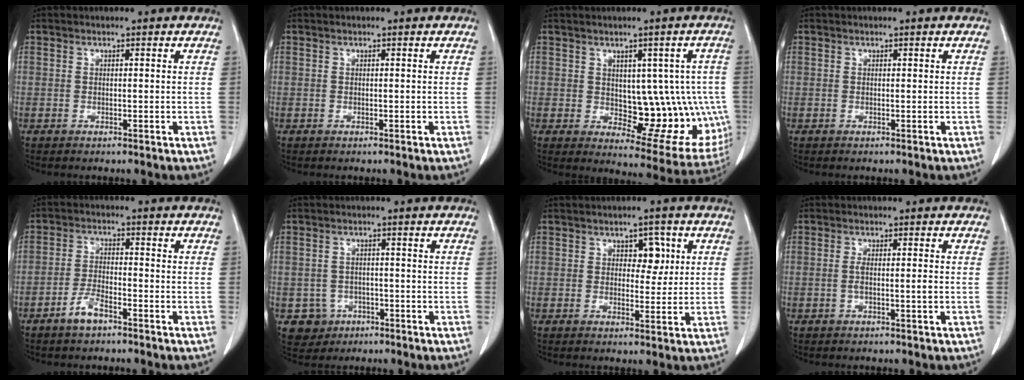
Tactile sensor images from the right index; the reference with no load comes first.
{"total": 0.0}
{"total": 13.2, "force": [-0.3, 7.0, 11.2], "torque": [-0.111, 0.013, 0.020]}
{"total": 0.0}
{"total": 4.1, "force": [-2.9, 1.1, 2.6], "torque": [-0.056, 0.002, -0.057]}
{"total": 4.2, "force": [-1.8, 3.8, 0.2], "torque": [0.001, 0.012, -0.024]}
{"total": 3.8, "force": [1.3, 2.3, 2.8], "torque": [-0.030, 0.006, 0.019]}
{"total": 1.8, "force": [-0.4, 0.0, 1.8], "torque": [-0.030, 0.002, -0.006]}